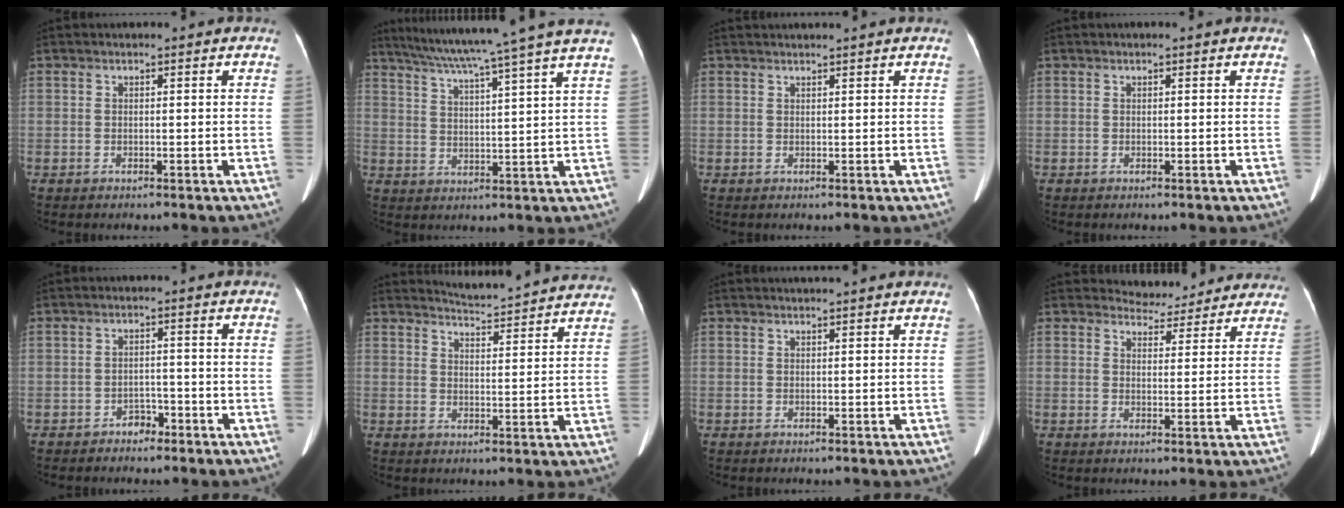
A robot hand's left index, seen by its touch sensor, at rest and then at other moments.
{"total": 17.8, "force": [14.7, -2.3, 9.9], "torque": [-0.169, -0.004, 0.199]}
{"total": 3.6, "force": [3.2, -0.7, 1.4], "torque": [-0.013, 0.025, 0.041]}
{"total": 0.0}
{"total": 2.3, "force": [-1.9, 1.2, 0.6], "torque": [-0.010, 0.002, -0.030]}
{"total": 15.3, "force": [15.0, 0.6, 3.2], "torque": [-0.044, -0.039, 0.172]}
{"total": 2.8, "force": [2.5, -0.3, 1.3], "torque": [-0.014, 0.019, 0.031]}
{"total": 7.2, "force": [6.8, 2.2, -0.2], "torque": [0.015, 0.003, 0.073]}